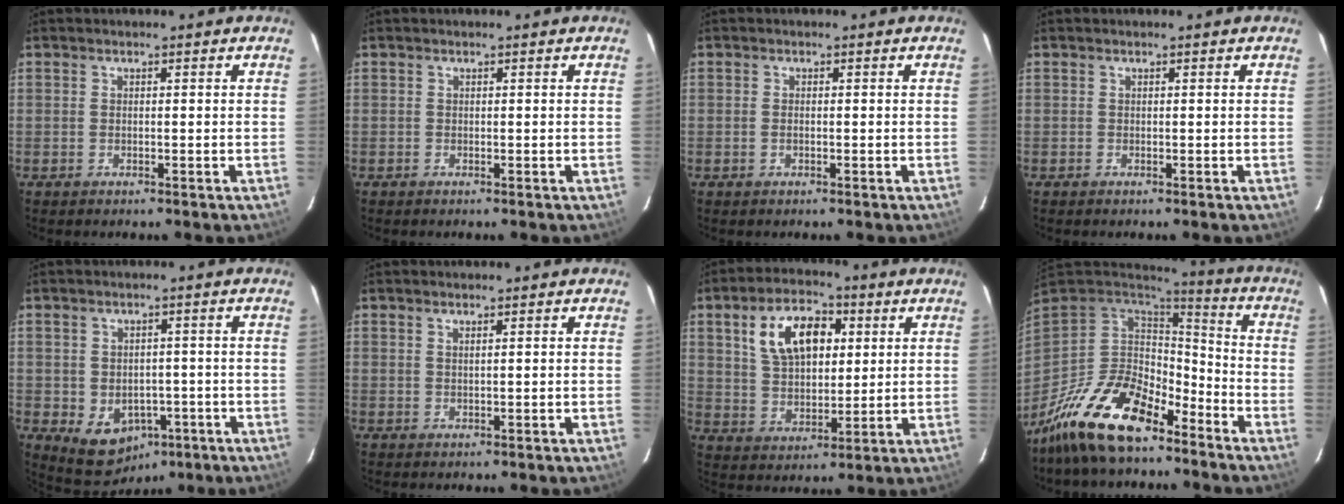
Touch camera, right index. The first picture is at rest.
{"total": 0.0}
{"total": 0.7, "force": [-0.2, 0.3, 0.6], "torque": [-0.014, -0.001, -0.005]}
{"total": 0.0}
{"total": 8.0, "force": [-3.3, 6.6, 3.1], "torque": [-0.063, 0.009, -0.021]}
{"total": 0.7, "force": [0.5, -0.1, 0.5], "torque": [-0.008, 0.000, 0.009]}
{"total": 12.7, "force": [4.4, 7.3, 9.5], "torque": [-0.174, 0.025, 0.083]}
{"total": 18.8, "force": [-12.9, 7.8, 11.2], "torque": [-0.231, -0.022, -0.233]}